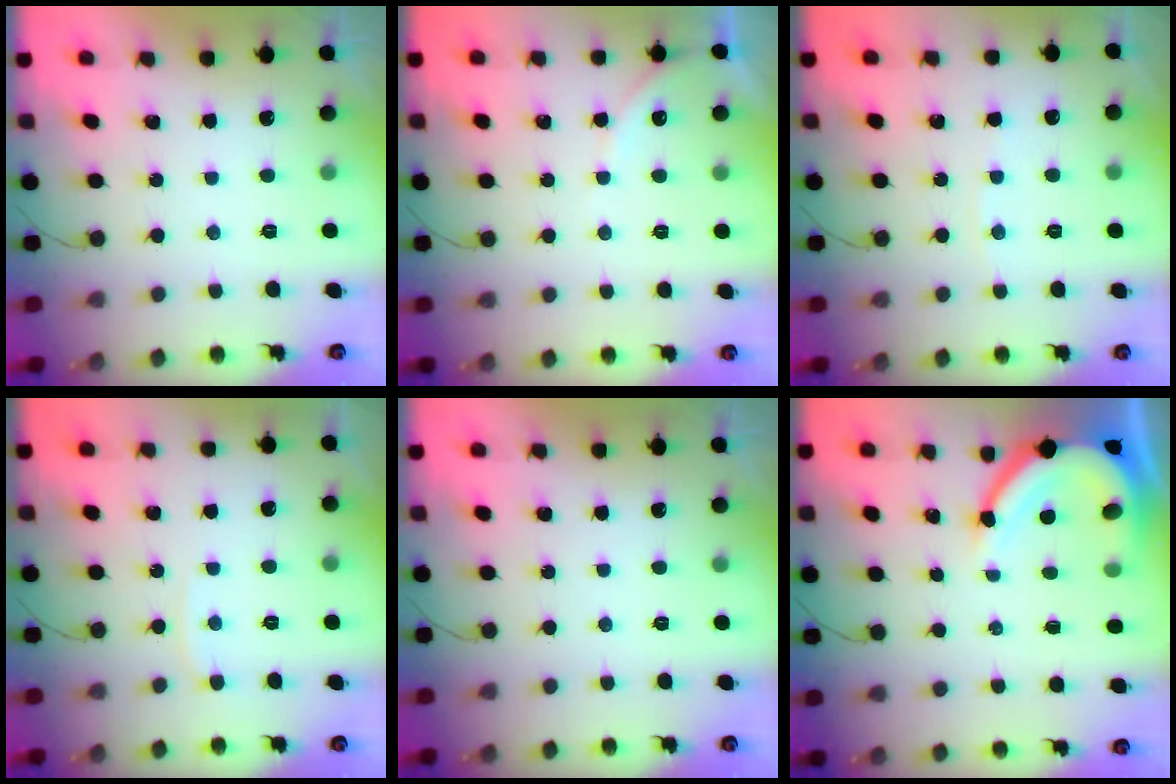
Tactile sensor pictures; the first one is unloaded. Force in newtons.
{"total": 3.8, "press": 3.7, "slide": 0.6}
{"total": 2.0, "press": 2.0, "slide": 0.3}
{"total": 3.8, "press": 3.7, "slide": 0.6}
{"total": 0.0}
{"total": 9.6, "press": 9.5, "slide": 1.1}